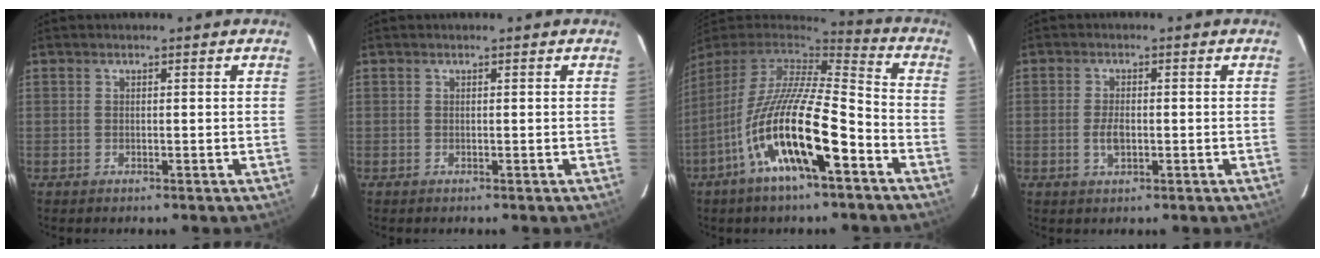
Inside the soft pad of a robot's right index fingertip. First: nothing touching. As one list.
[{"total": 0.0}, {"total": 19.6, "force": [-8.9, 4.5, 16.9], "torque": [-0.308, -0.036, -0.171]}, {"total": 3.3, "force": [-0.7, 1.7, 2.7], "torque": [-0.055, -0.001, -0.012]}]